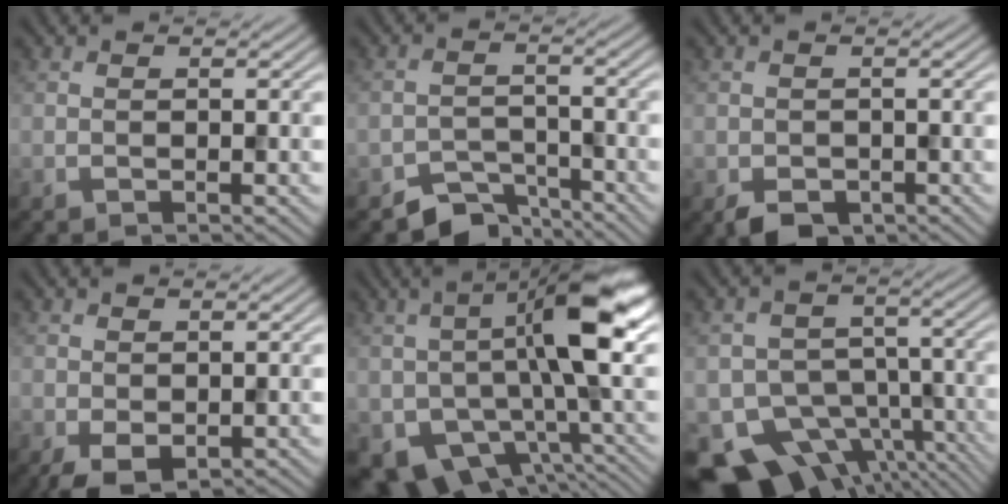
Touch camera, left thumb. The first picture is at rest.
{"total": 4.6, "force": [-3.9, 2.0, 1.2], "torque": [-0.014, -0.003, -0.073]}
{"total": 2.9, "force": [-1.6, 2.0, 1.3], "torque": [-0.025, -0.015, -0.031]}
{"total": 2.6, "force": [-0.3, 1.7, 1.9], "torque": [-0.044, -0.007, -0.002]}
{"total": 15.0, "force": [-1.8, 7.9, 12.6], "torque": [-0.207, -0.007, -0.024]}
{"total": 14.4, "force": [-9.3, 9.2, 5.9], "torque": [-0.112, -0.034, -0.128]}